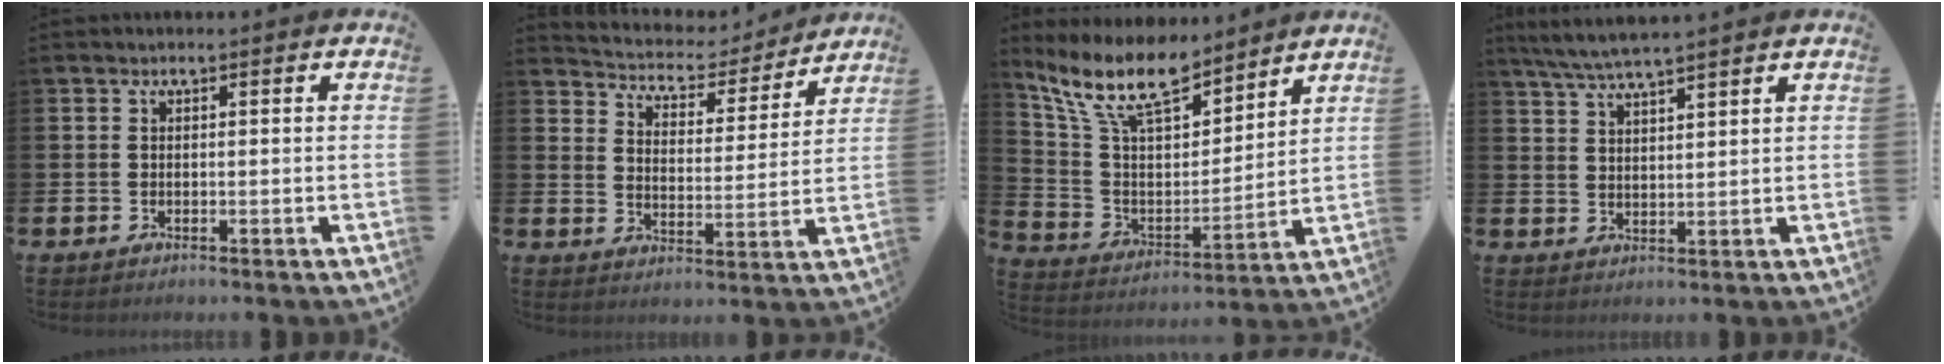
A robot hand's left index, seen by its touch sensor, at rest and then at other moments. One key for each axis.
{"total": 4.7, "fx": 4.4, "fy": 1.7, "fz": 0.5, "tx": -0.030, "ty": -0.042, "tz": 0.066}
{"total": 11.6, "fx": 9.8, "fy": 3.4, "fz": 5.2, "tx": -0.144, "ty": -0.052, "tz": 0.175}
{"total": 5.1, "fx": 4.8, "fy": -0.1, "fz": 1.8, "tx": -0.049, "ty": -0.015, "tz": 0.085}